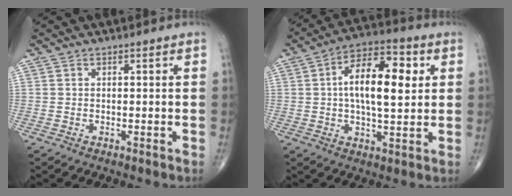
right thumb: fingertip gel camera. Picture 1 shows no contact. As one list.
[{"total": 14.5, "force": [2.6, 6.3, 12.8], "torque": [-0.194, 0.010, 0.034]}]